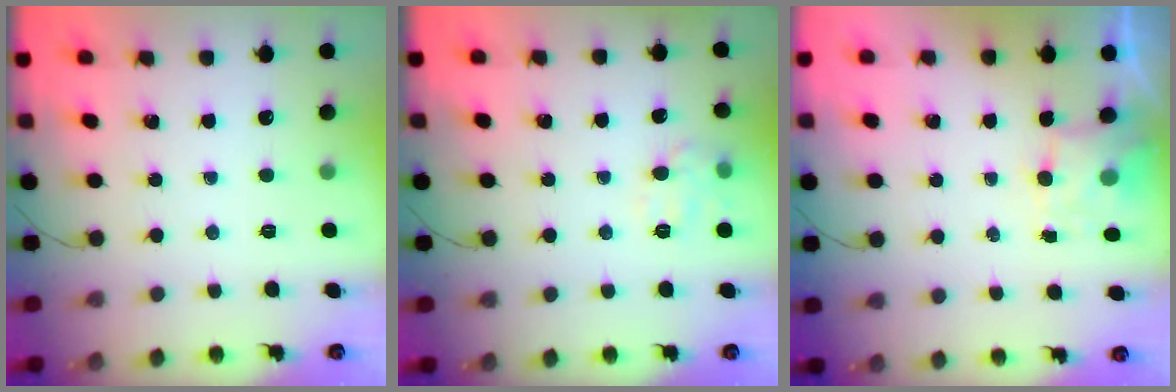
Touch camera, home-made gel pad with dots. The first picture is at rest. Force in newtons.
{"total": 8.3, "press": 8.2, "slide": 0.6}
{"total": 3.7, "press": 3.6, "slide": 0.9}